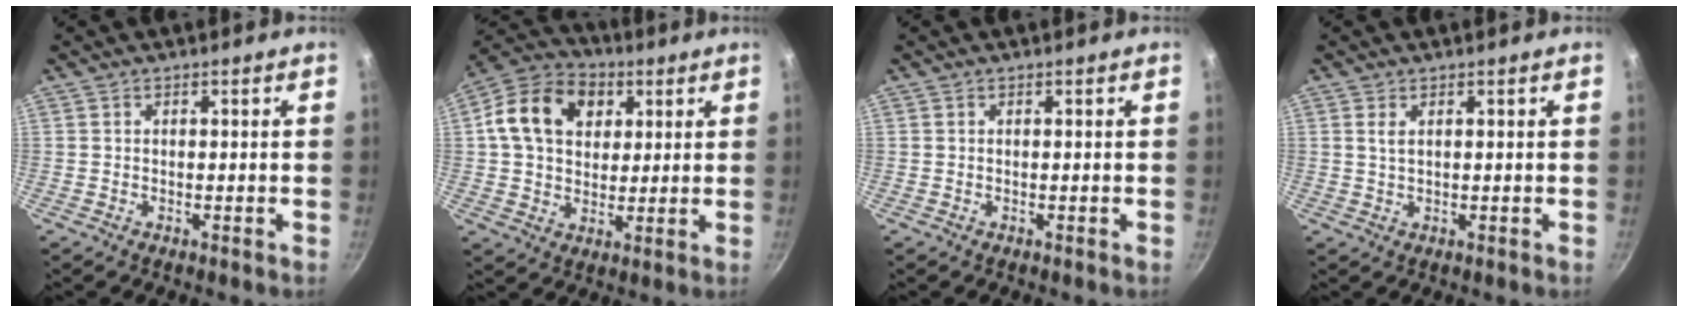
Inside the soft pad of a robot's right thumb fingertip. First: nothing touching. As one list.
[{"total": 15.0, "force": [4.2, 11.4, 8.9], "torque": [-0.138, 0.011, 0.056]}, {"total": 0.0}, {"total": 1.5, "force": [0.6, 0.7, 1.2], "torque": [-0.025, -0.003, 0.014]}]